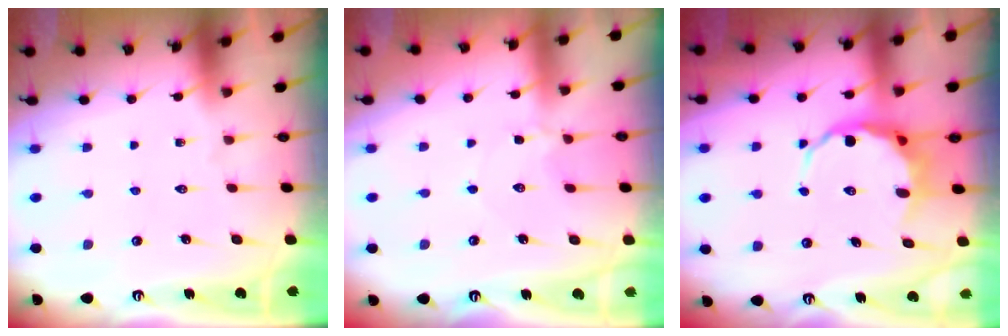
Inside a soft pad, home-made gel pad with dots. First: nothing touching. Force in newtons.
{"total": 2.2, "press": 2.1, "slide": 0.3}
{"total": 6.9, "press": 6.6, "slide": 1.7}